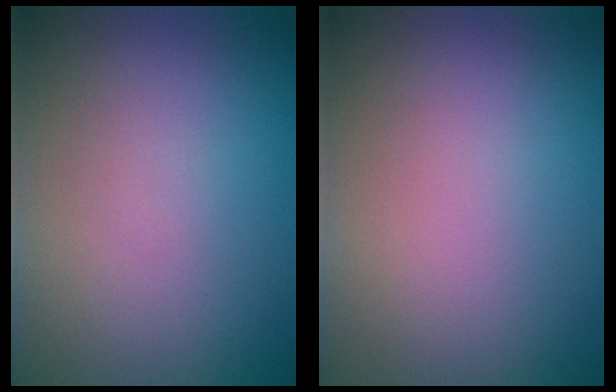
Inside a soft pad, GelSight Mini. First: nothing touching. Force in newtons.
{"total": 0.0}